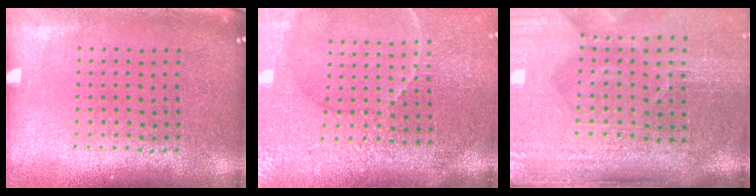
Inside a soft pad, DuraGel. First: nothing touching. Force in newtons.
{"total": 4.3, "press": 3.9, "slide": 1.9}
{"total": 4.9, "press": 4.1, "slide": 2.6}